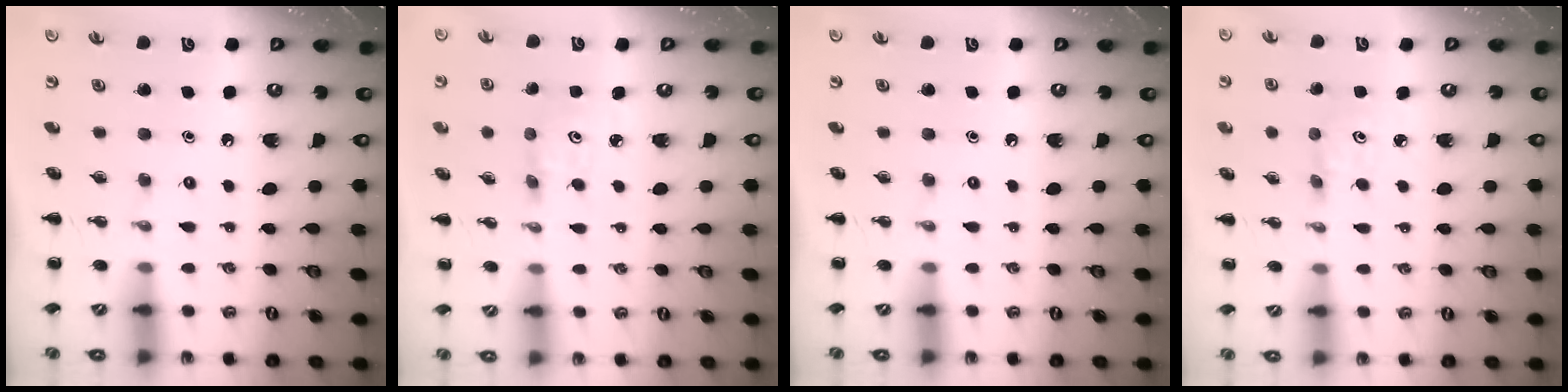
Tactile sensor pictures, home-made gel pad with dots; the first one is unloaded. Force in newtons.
{"total": 2.4, "press": 2.3, "slide": 0.7}
{"total": 0.0}
{"total": 2.9, "press": 2.8, "slide": 0.8}